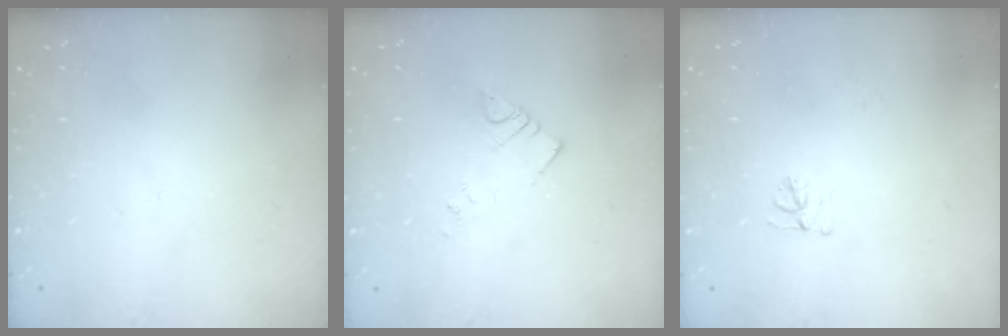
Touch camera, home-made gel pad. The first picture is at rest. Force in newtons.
{"total": 3.2, "press": 3.2, "slide": 0.4}
{"total": 4.7, "press": 4.6, "slide": 0.4}